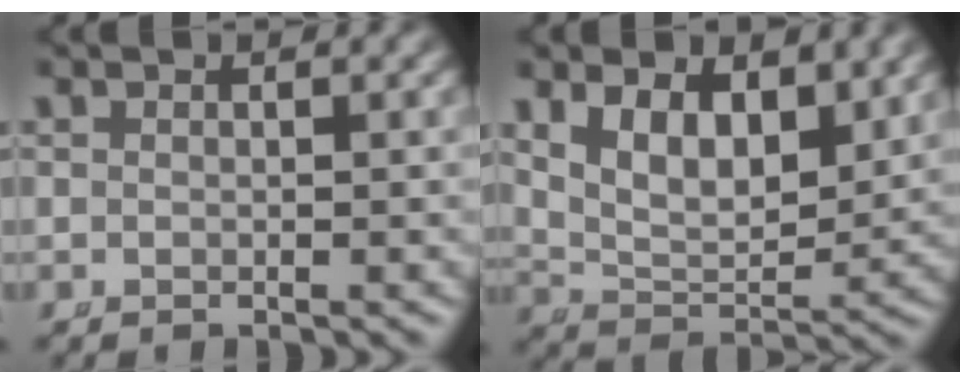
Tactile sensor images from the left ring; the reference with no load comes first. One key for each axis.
{"total": 7.9, "fx": 2.8, "fy": 5.5, "fz": 5.0, "tx": -0.086, "ty": -0.013, "tz": 0.046}